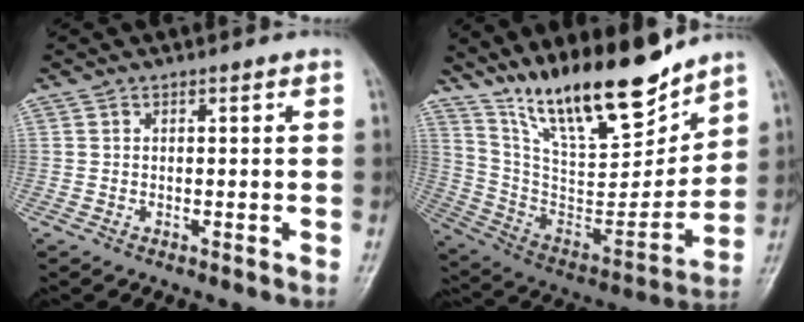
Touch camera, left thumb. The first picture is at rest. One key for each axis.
{"total": 22.2, "fx": 17.2, "fy": 6.2, "fz": 12.6, "tx": -0.172, "ty": -0.102, "tz": 0.308}